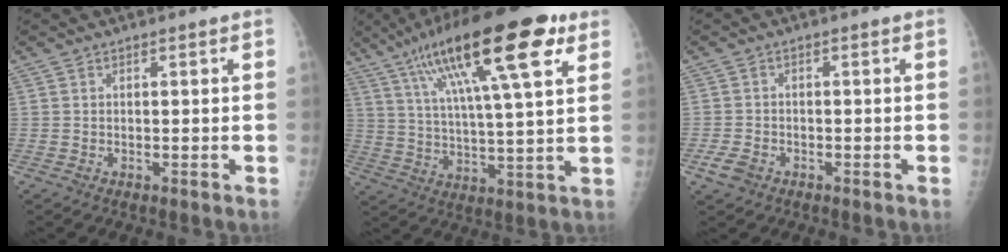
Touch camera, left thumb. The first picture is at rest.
{"total": 23.3, "force": [11.8, 5.4, 19.3], "torque": [-0.313, -0.006, 0.194]}
{"total": 3.2, "force": [-1.7, 2.2, 1.6], "torque": [-0.029, 0.002, -0.029]}